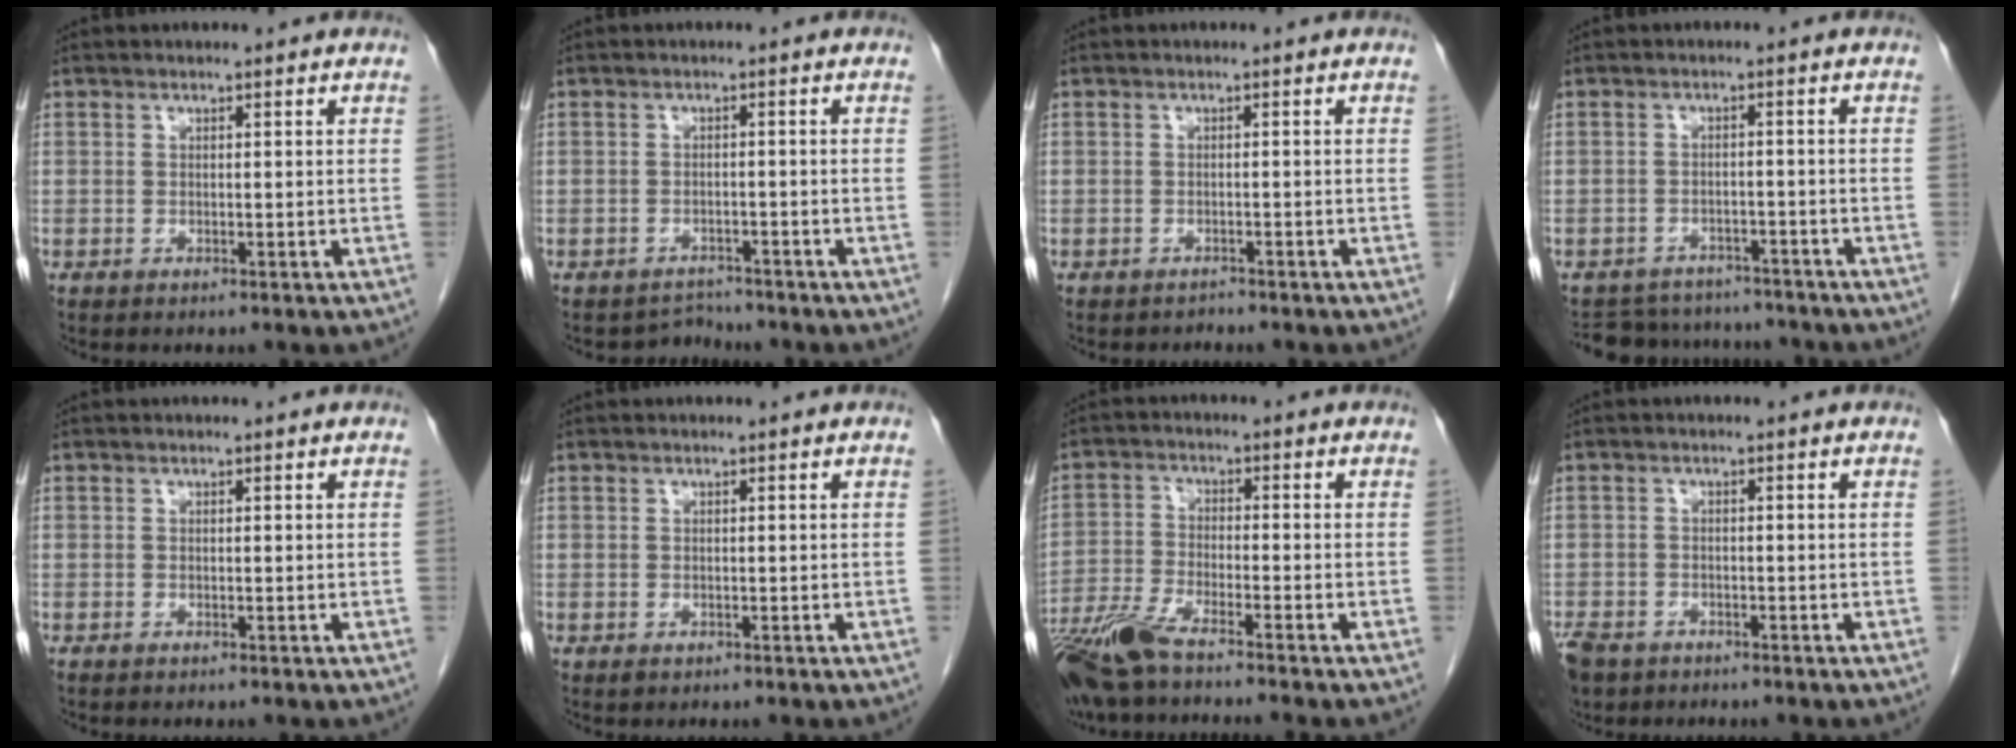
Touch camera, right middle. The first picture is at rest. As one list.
[{"total": 2.4, "force": [-2.1, 0.6, -1.0], "torque": [0.015, 0.001, -0.033]}, {"total": 0.9, "force": [-0.8, 0.3, -0.2], "torque": [-0.001, -0.001, -0.016]}, {"total": 9.7, "force": [-9.0, 3.5, 1.2], "torque": [-0.018, 0.014, -0.115]}, {"total": 0.0}, {"total": 0.5, "force": [-0.3, 0.3, 0.3], "torque": [-0.007, 0.000, -0.001]}, {"total": 8.7, "force": [-7.1, 0.0, 5.0], "torque": [-0.096, -0.029, -0.135]}, {"total": 8.1, "force": [-5.3, 5.2, 3.2], "torque": [-0.087, -0.008, -0.089]}]